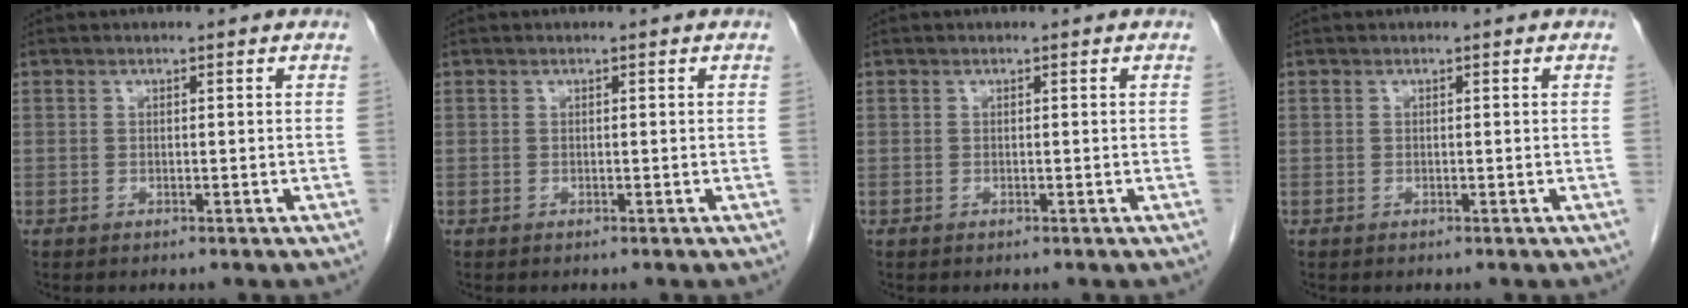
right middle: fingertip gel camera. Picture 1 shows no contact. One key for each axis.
{"total": 0.0}
{"total": 0.0}
{"total": 0.0}